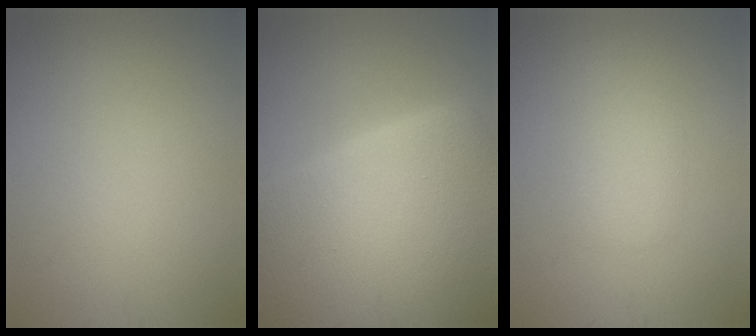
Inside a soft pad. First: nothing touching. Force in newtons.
{"total": 19.9, "press": 19.9, "slide": 0.9}
{"total": 1.9, "press": 1.9, "slide": 0.0}